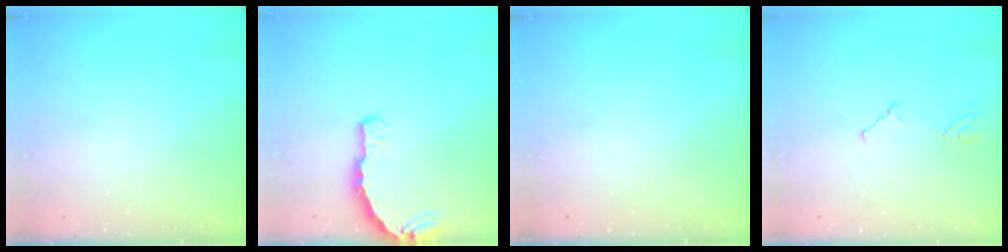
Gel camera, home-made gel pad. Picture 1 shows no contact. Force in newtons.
{"total": 4.1, "press": 4.1, "slide": 0.4}
{"total": 0.0}
{"total": 1.8, "press": 1.7, "slide": 0.4}